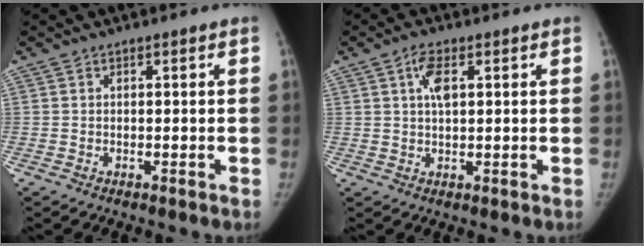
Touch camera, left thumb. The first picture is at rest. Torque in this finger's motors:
{"motor_torque": [0.14, 0.04, 0.65, -0.35, 0.13]}